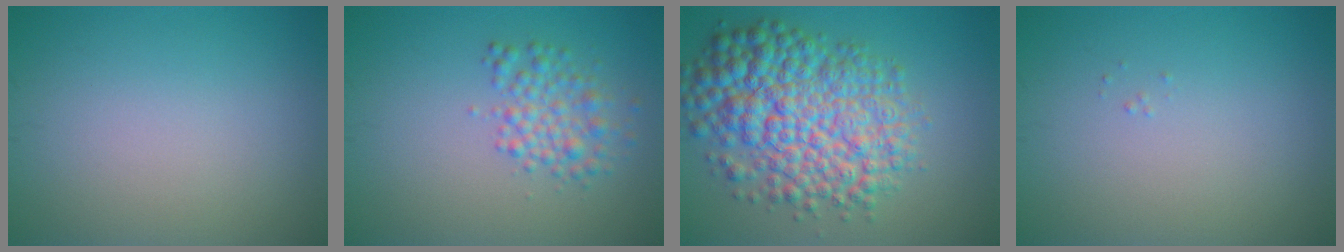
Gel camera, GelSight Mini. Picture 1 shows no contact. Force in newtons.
{"total": 2.9, "press": 2.9, "slide": 0.0}
{"total": 10.0, "press": 10.0, "slide": 0.2}
{"total": 0.0}